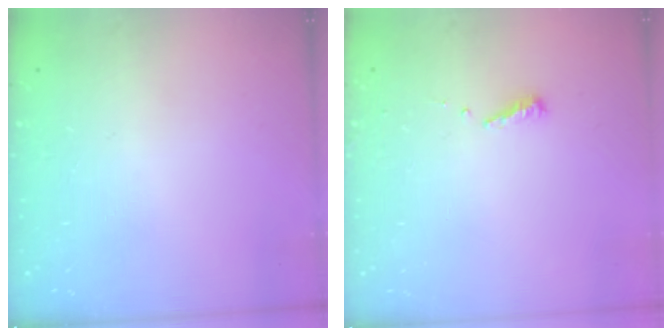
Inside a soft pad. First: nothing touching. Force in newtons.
{"total": 5.3, "press": 5.3, "slide": 0.5}